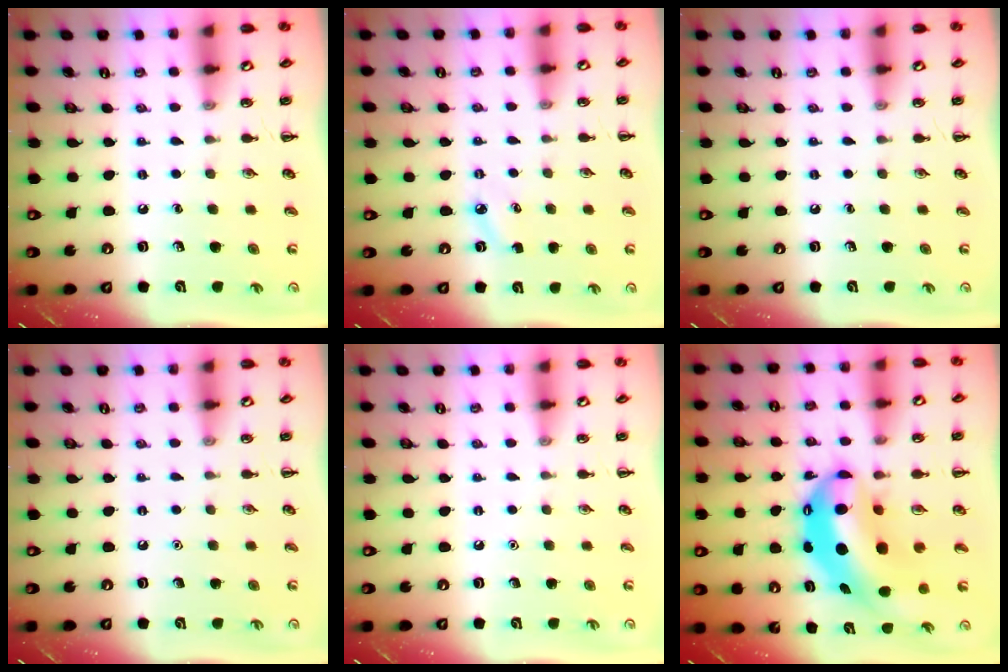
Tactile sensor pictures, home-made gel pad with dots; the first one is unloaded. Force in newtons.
{"total": 2.8, "press": 2.7, "slide": 0.7}
{"total": 0.0}
{"total": 1.6, "press": 1.5, "slide": 0.1}
{"total": 1.6, "press": 1.5, "slide": 0.1}
{"total": 12.1, "press": 11.6, "slide": 3.2}